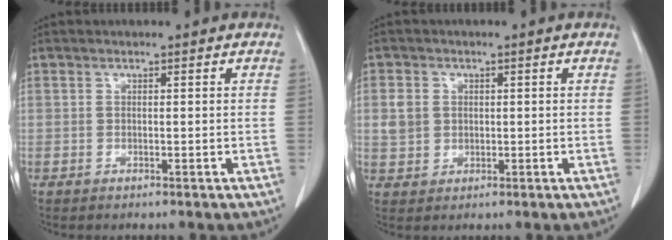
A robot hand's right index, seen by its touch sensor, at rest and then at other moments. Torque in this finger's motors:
{"motor_torque": [0.29, 0.23, 0.14, 0.05]}